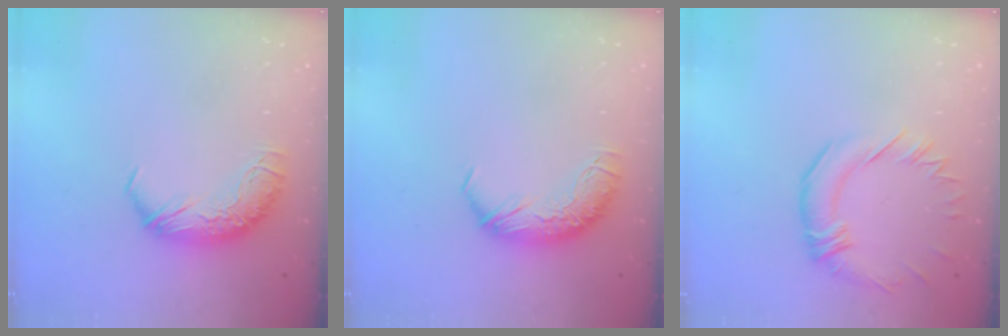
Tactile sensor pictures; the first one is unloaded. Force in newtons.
{"total": 0.0}
{"total": 1.5, "press": 0.9, "slide": 1.1}